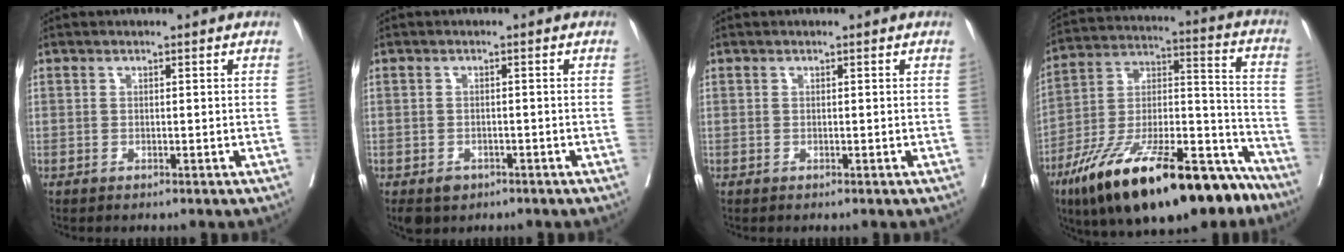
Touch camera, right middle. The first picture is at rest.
{"total": 3.2, "force": [-1.9, 2.3, 1.1], "torque": [-0.015, 0.000, -0.024]}
{"total": 0.0}
{"total": 28.0, "force": [-19.5, 7.3, 18.8], "torque": [-0.279, 0.002, -0.322]}